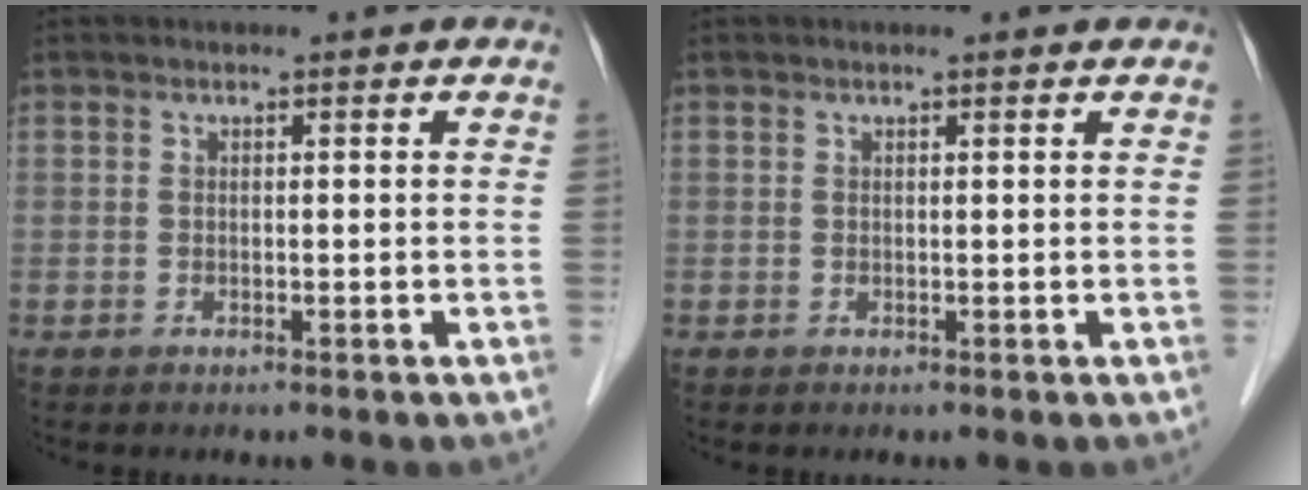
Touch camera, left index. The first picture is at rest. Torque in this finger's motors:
{"motor_torque": [0.05, -0.43, 0.03, 0.00]}